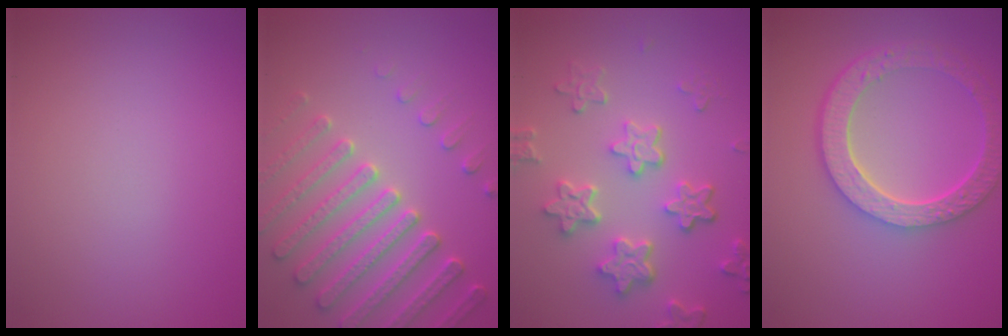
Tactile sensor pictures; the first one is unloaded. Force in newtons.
{"total": 5.1, "press": 4.9, "slide": 1.3}
{"total": 5.0, "press": 4.2, "slide": 2.7}
{"total": 6.1, "press": 4.5, "slide": 4.0}